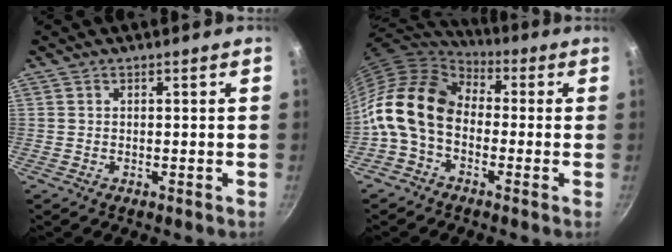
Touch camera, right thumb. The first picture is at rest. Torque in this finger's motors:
{"motor_torque": [2.32, 2.69, 1.10, -1.11, 0.65]}